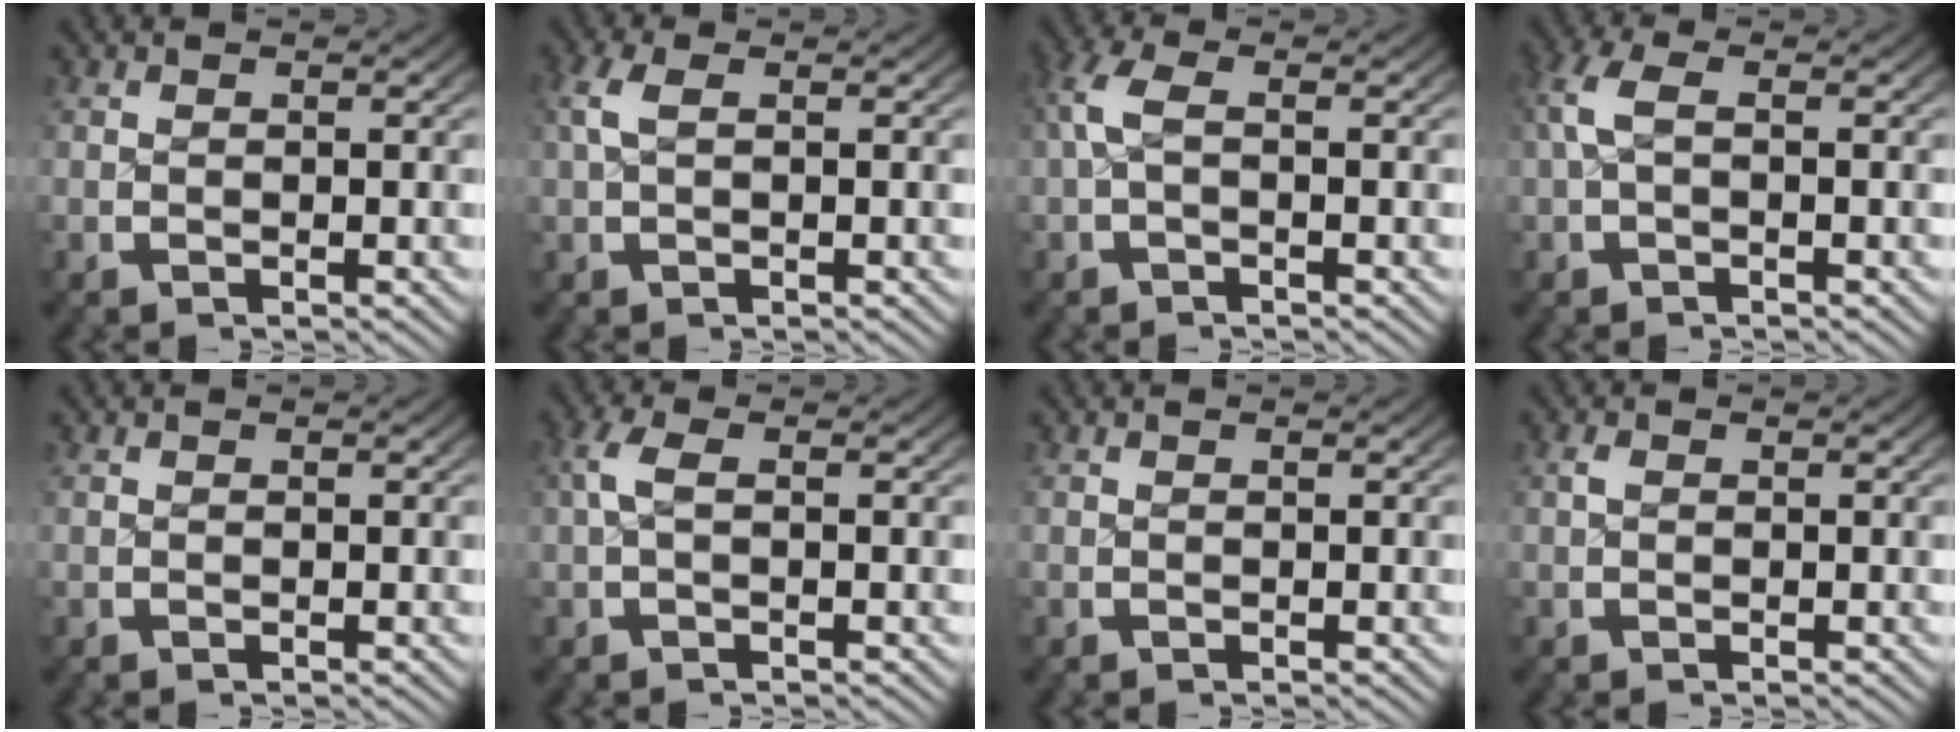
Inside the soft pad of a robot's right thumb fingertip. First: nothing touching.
{"total": 1.8, "force": [0.6, 0.6, 1.6], "torque": [-0.044, 0.006, 0.015]}
{"total": 2.5, "force": [0.2, 1.1, 2.2], "torque": [-0.058, 0.005, 0.006]}
{"total": 2.5, "force": [0.3, 1.1, 2.2], "torque": [-0.059, 0.005, 0.010]}
{"total": 0.0}
{"total": 2.0, "force": [0.4, 0.6, 1.8], "torque": [-0.047, 0.005, 0.009]}
{"total": 0.0}
{"total": 0.5, "force": [0.2, 0.3, 0.4], "torque": [-0.012, -0.001, 0.005]}